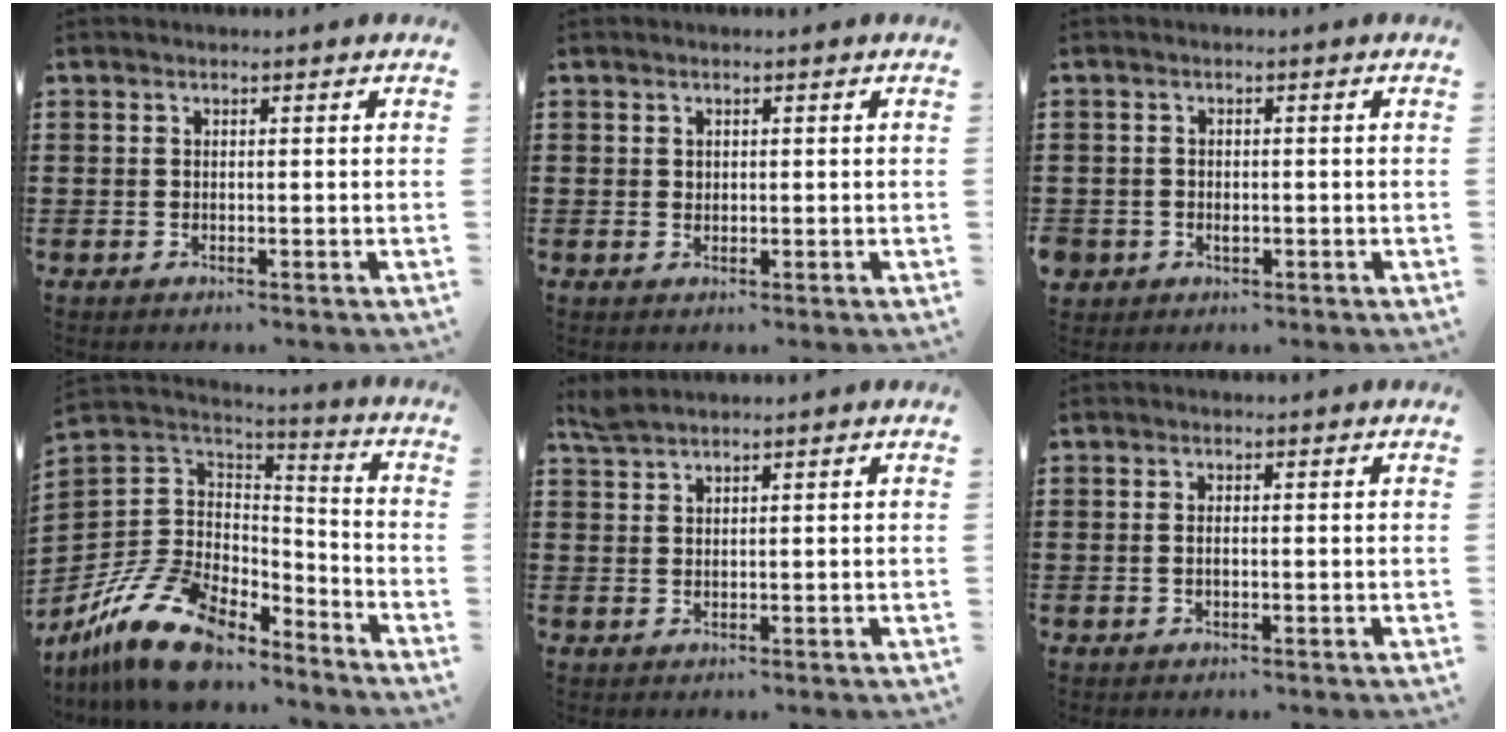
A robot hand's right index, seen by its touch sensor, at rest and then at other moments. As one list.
[{"total": 0.7, "force": [0.4, 0.5, 0.1], "torque": [-0.003, 0.003, 0.008]}, {"total": 1.2, "force": [-0.5, 1.1, 0.2], "torque": [-0.007, 0.003, -0.013]}, {"total": 14.7, "force": [-10.2, 7.6, 7.3], "torque": [-0.178, 0.033, -0.189]}, {"total": 1.6, "force": [1.5, 0.1, 0.5], "torque": [-0.014, 0.000, 0.030]}, {"total": 1.2, "force": [-0.1, 0.5, 1.0], "torque": [-0.021, 0.002, -0.002]}]